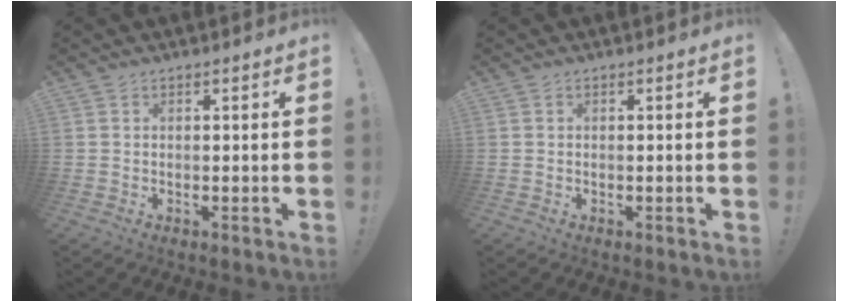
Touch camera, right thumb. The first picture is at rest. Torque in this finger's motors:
{"motor_torque": [0.10, -0.05, -0.21, 0.12, 0.00]}